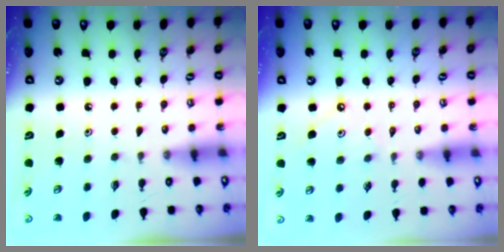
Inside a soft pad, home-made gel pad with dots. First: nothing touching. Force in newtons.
{"total": 2.9, "press": 2.9, "slide": 0.5}